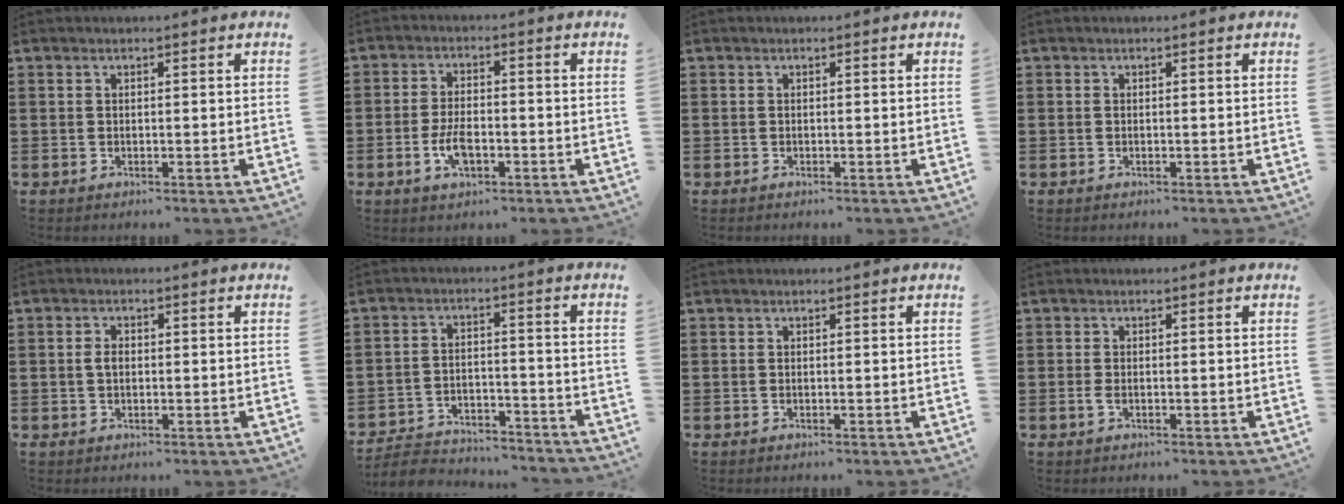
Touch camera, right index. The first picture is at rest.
{"total": 4.7, "force": [-1.6, 2.3, 3.8], "torque": [-0.086, -0.002, -0.033]}
{"total": 0.0}
{"total": 0.0}
{"total": 1.7, "force": [0.0, 0.9, 1.5], "torque": [-0.031, 0.003, -0.001]}
{"total": 5.4, "force": [-5.3, 0.8, 0.8], "torque": [-0.028, 0.004, -0.108]}
{"total": 0.0}
{"total": 1.1, "force": [-0.5, 0.5, 0.9], "torque": [-0.026, -0.005, -0.011]}